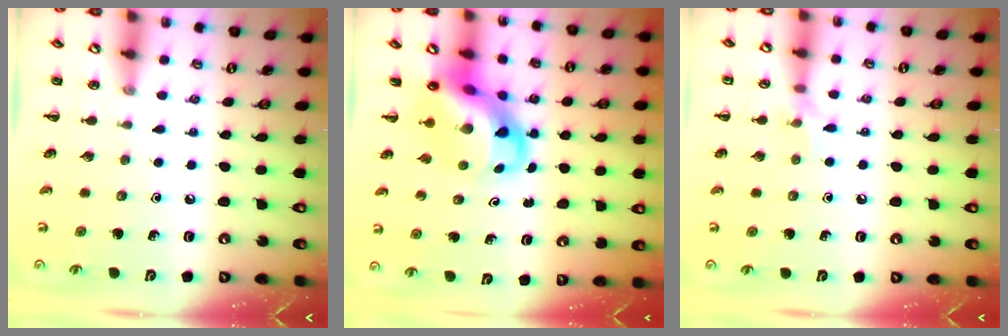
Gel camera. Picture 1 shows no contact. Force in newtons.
{"total": 7.4, "press": 7.1, "slide": 2.1}
{"total": 5.5, "press": 5.2, "slide": 1.5}